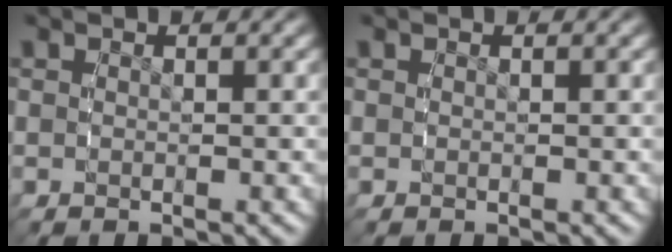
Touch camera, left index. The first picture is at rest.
{"total": 0.0}